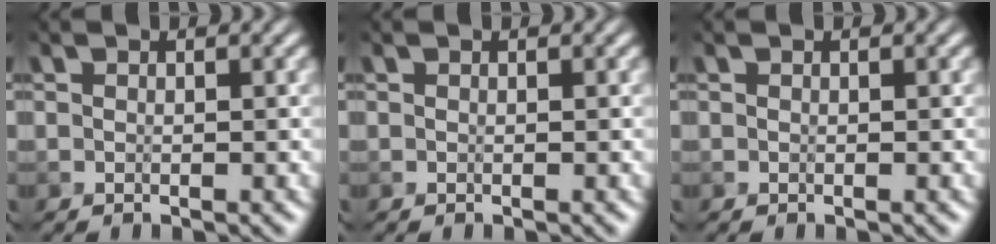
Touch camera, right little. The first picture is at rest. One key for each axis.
{"total": 0.0}
{"total": 0.0}